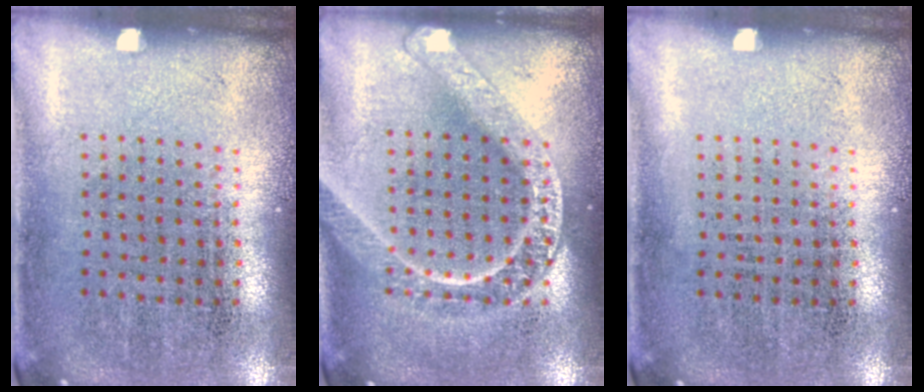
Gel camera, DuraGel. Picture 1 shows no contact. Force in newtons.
{"total": 3.2, "press": 3.1, "slide": 0.4}
{"total": 0.0}